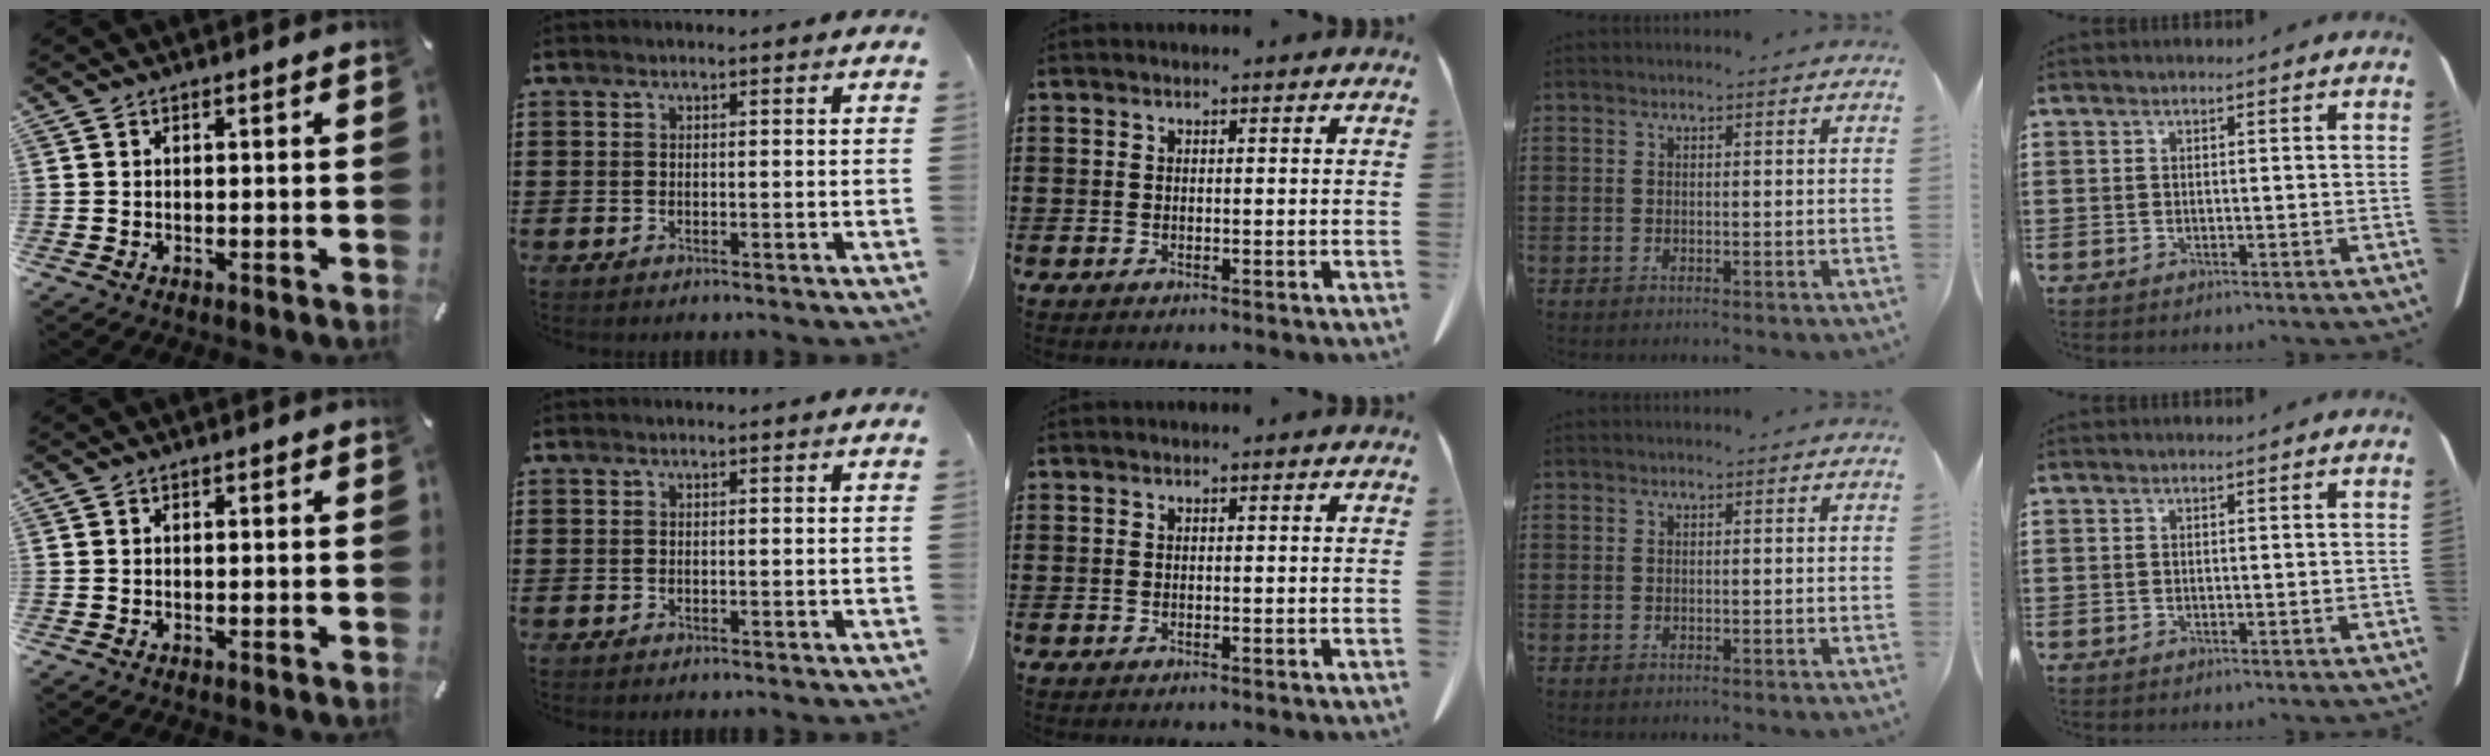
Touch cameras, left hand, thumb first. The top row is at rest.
{}